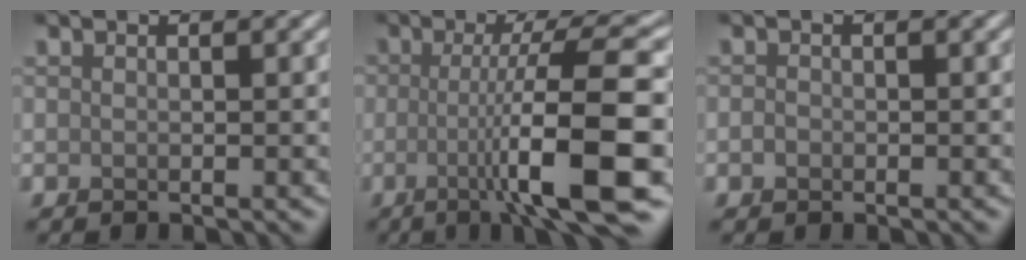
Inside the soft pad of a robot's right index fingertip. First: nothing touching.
{"total": 9.9, "force": [-2.2, 1.5, 9.5], "torque": [-0.135, 0.002, -0.042]}
{"total": 0.7, "force": [-0.3, 0.6, 0.3], "torque": [-0.006, -0.001, -0.008]}